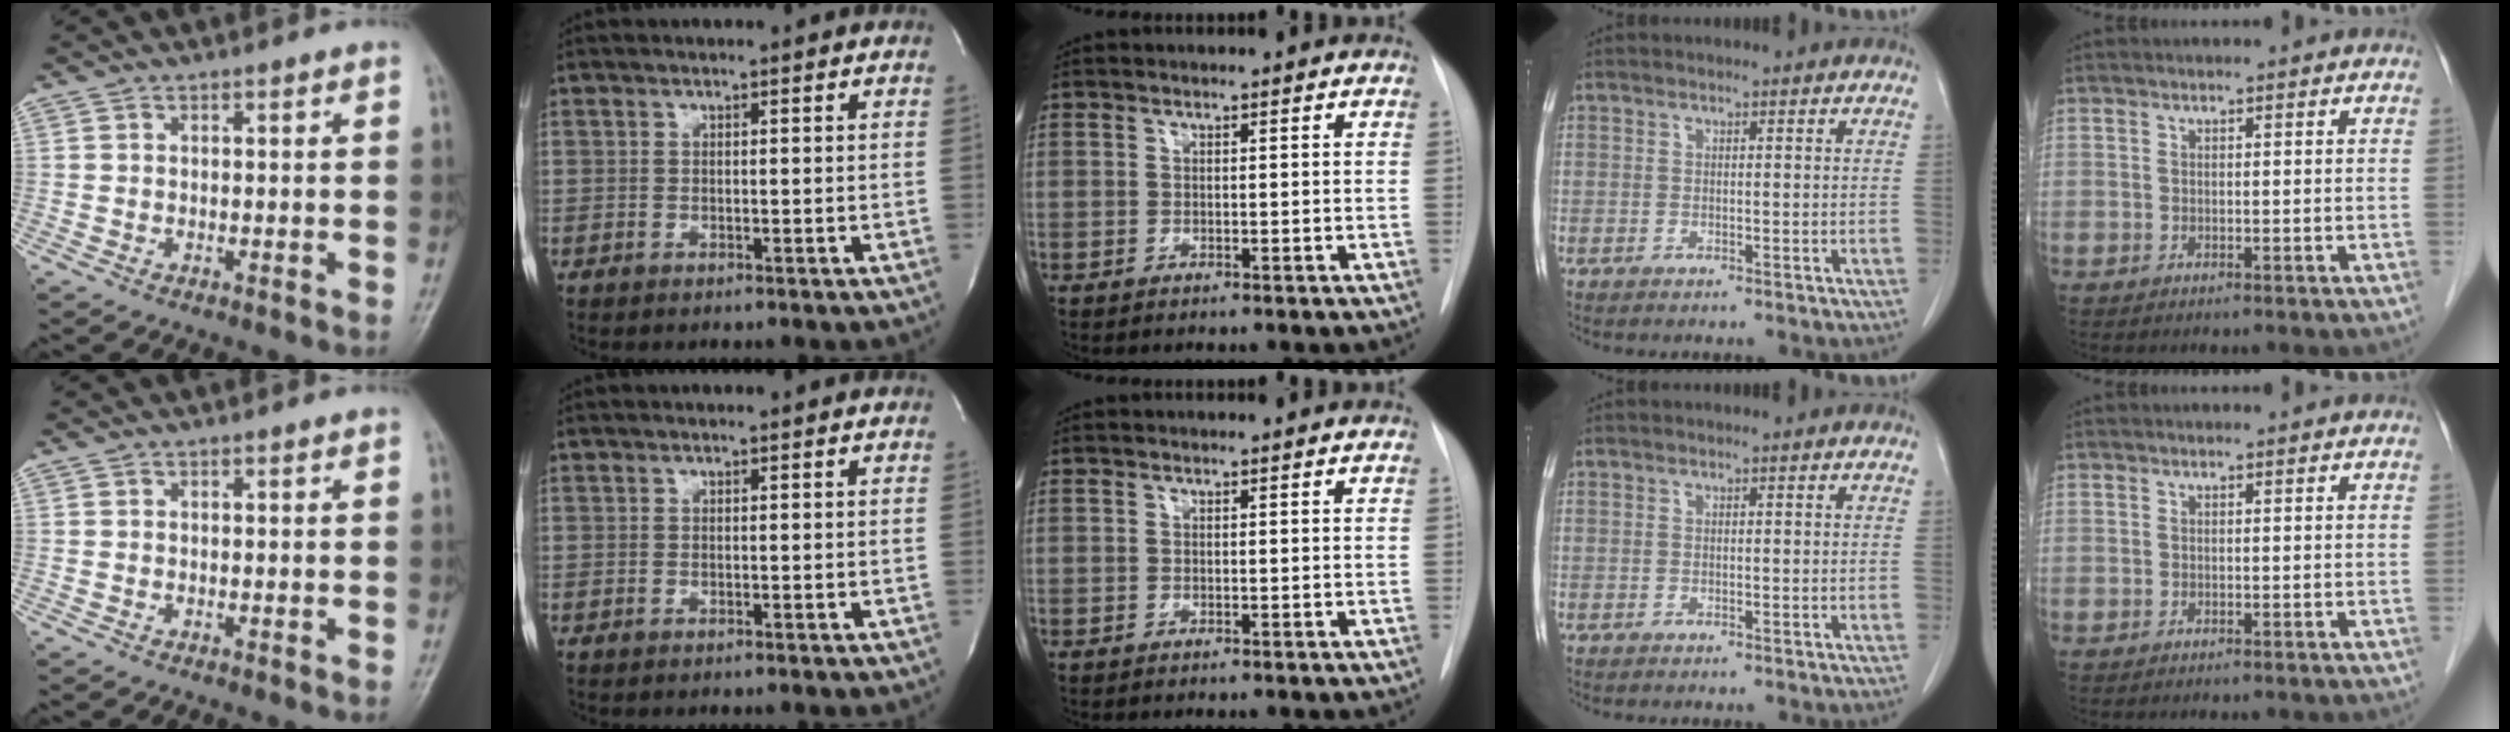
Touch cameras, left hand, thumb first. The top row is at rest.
{}